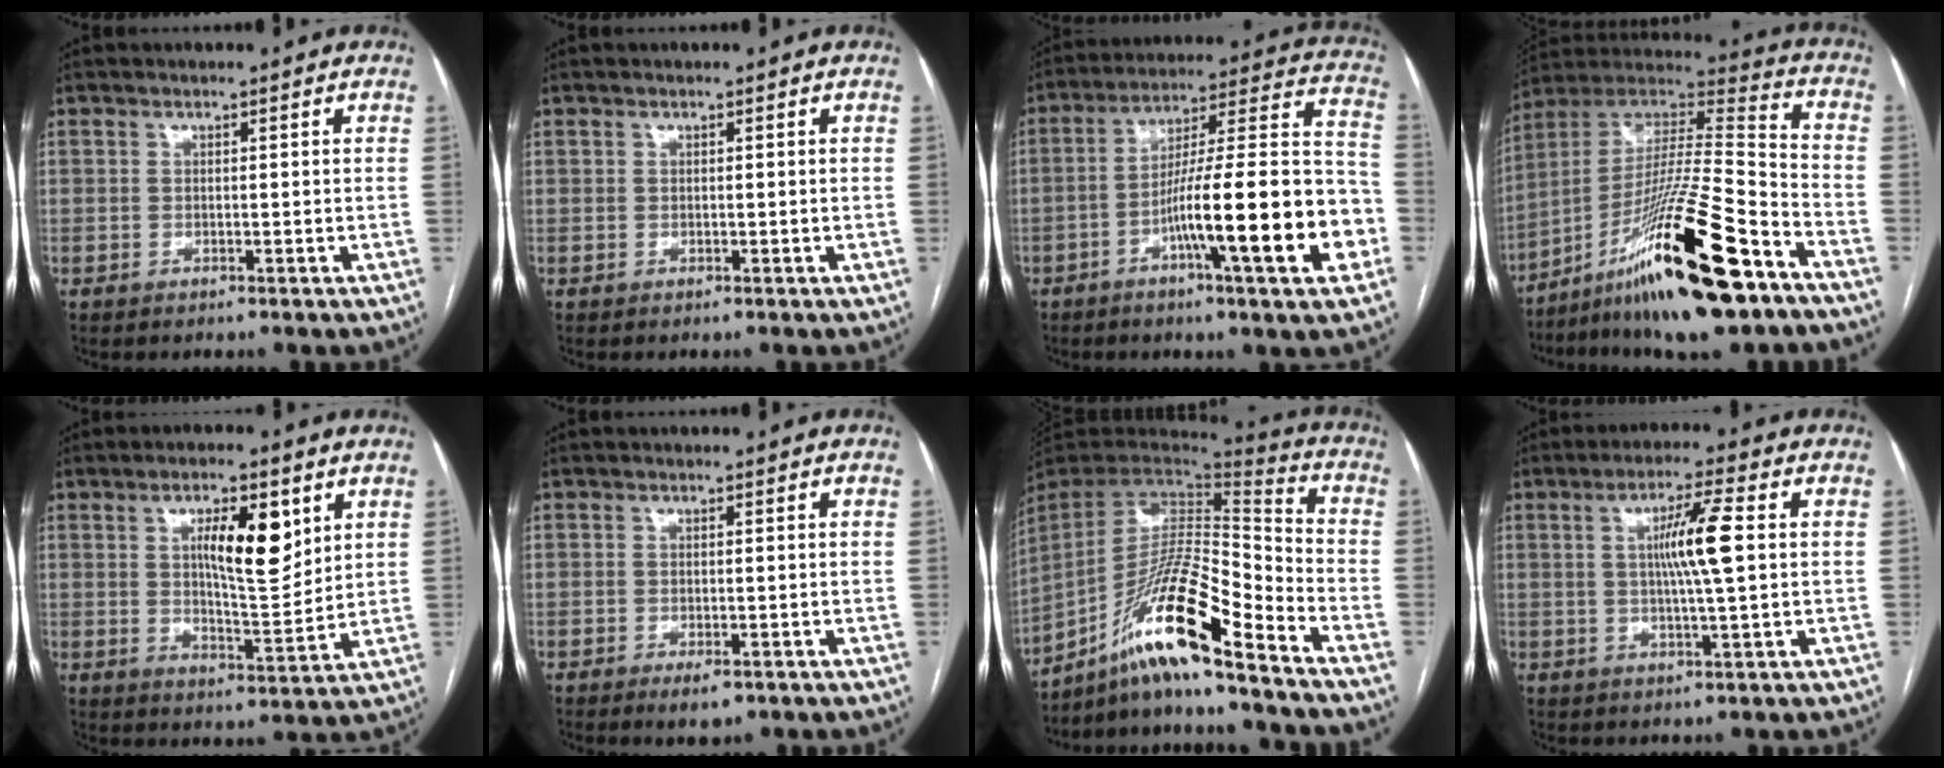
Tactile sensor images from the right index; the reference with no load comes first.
{"total": 0.0}
{"total": 21.0, "force": [-7.1, 1.0, 19.7], "torque": [-0.266, 0.009, -0.110]}
{"total": 25.2, "force": [-14.4, 2.4, 20.6], "torque": [-0.353, -0.021, -0.248]}
{"total": 10.0, "force": [3.7, 2.8, 8.9], "torque": [-0.145, -0.002, 0.066]}
{"total": 2.6, "force": [-1.5, 1.1, 1.8], "torque": [-0.024, -0.003, -0.014]}
{"total": 17.7, "force": [-12.2, 0.8, 12.8], "torque": [-0.252, 0.003, -0.222]}
{"total": 7.7, "force": [1.1, -0.1, 7.6], "torque": [-0.135, 0.001, 0.018]}